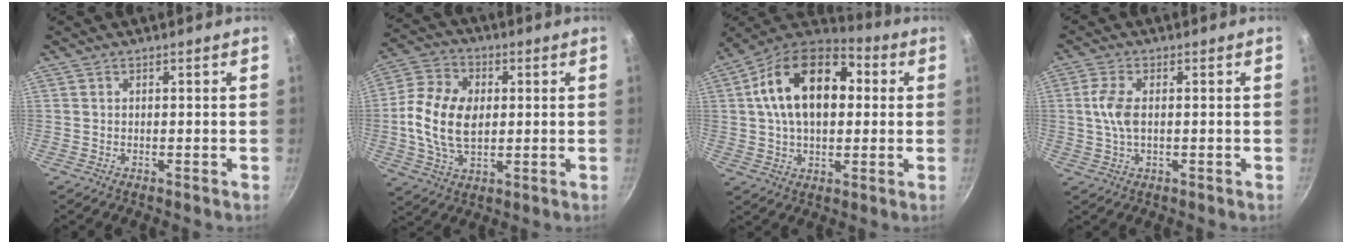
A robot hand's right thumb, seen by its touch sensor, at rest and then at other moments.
{"total": 13.9, "force": [0.5, 9.1, 10.5], "torque": [-0.200, 0.010, 0.009]}
{"total": 20.0, "force": [3.5, 12.3, 15.4], "torque": [-0.239, 0.023, 0.049]}
{"total": 5.3, "force": [0.5, 2.7, 4.6], "torque": [-0.111, 0.003, 0.007]}